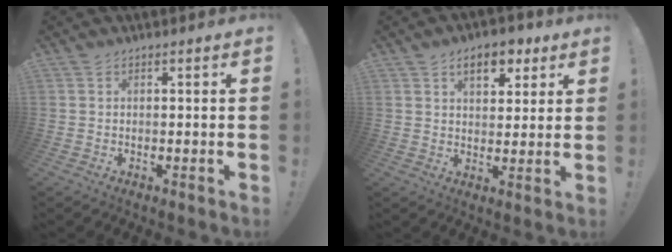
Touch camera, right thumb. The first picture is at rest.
{"total": 8.7, "force": [4.6, 5.0, 5.5], "torque": [-0.072, -0.011, 0.079]}